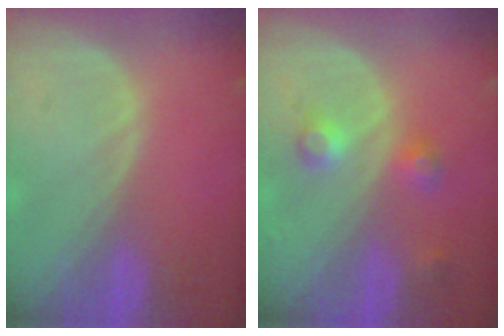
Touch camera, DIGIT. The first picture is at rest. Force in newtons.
{"total": 3.7, "press": 3.7, "slide": 0.5}